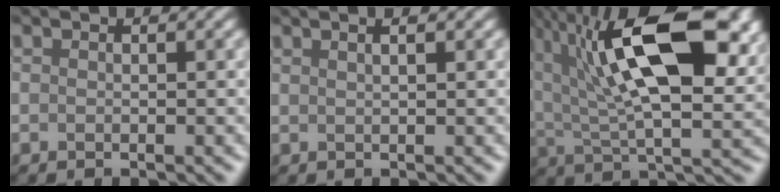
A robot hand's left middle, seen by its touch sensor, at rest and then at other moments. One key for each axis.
{"total": 2.3, "fx": 1.6, "fy": 1.1, "fz": 1.3, "tx": 0.008, "ty": 0.010, "tz": -0.002}
{"total": 13.7, "fx": 5.6, "fy": 6.0, "fz": 10.9, "tx": -0.207, "ty": 0.005, "tz": 0.095}